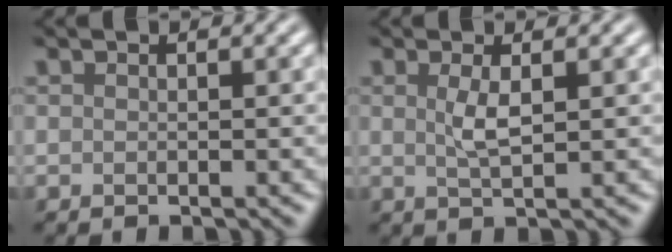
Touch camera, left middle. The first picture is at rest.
{"total": 2.1, "force": [0.5, 0.5, 1.9], "torque": [-0.042, -0.001, 0.011]}